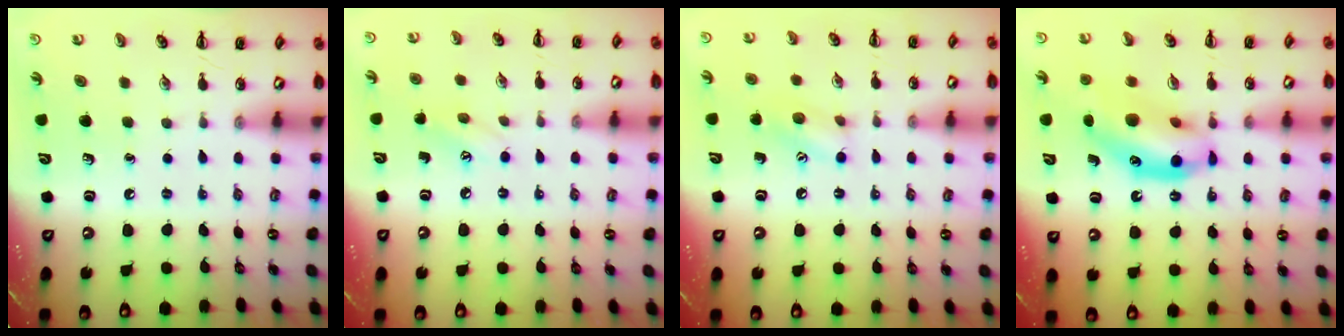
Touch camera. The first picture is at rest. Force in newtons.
{"total": 7.4, "press": 7.1, "slide": 1.9}
{"total": 8.5, "press": 8.4, "slide": 0.7}
{"total": 15.2, "press": 14.8, "slide": 3.3}